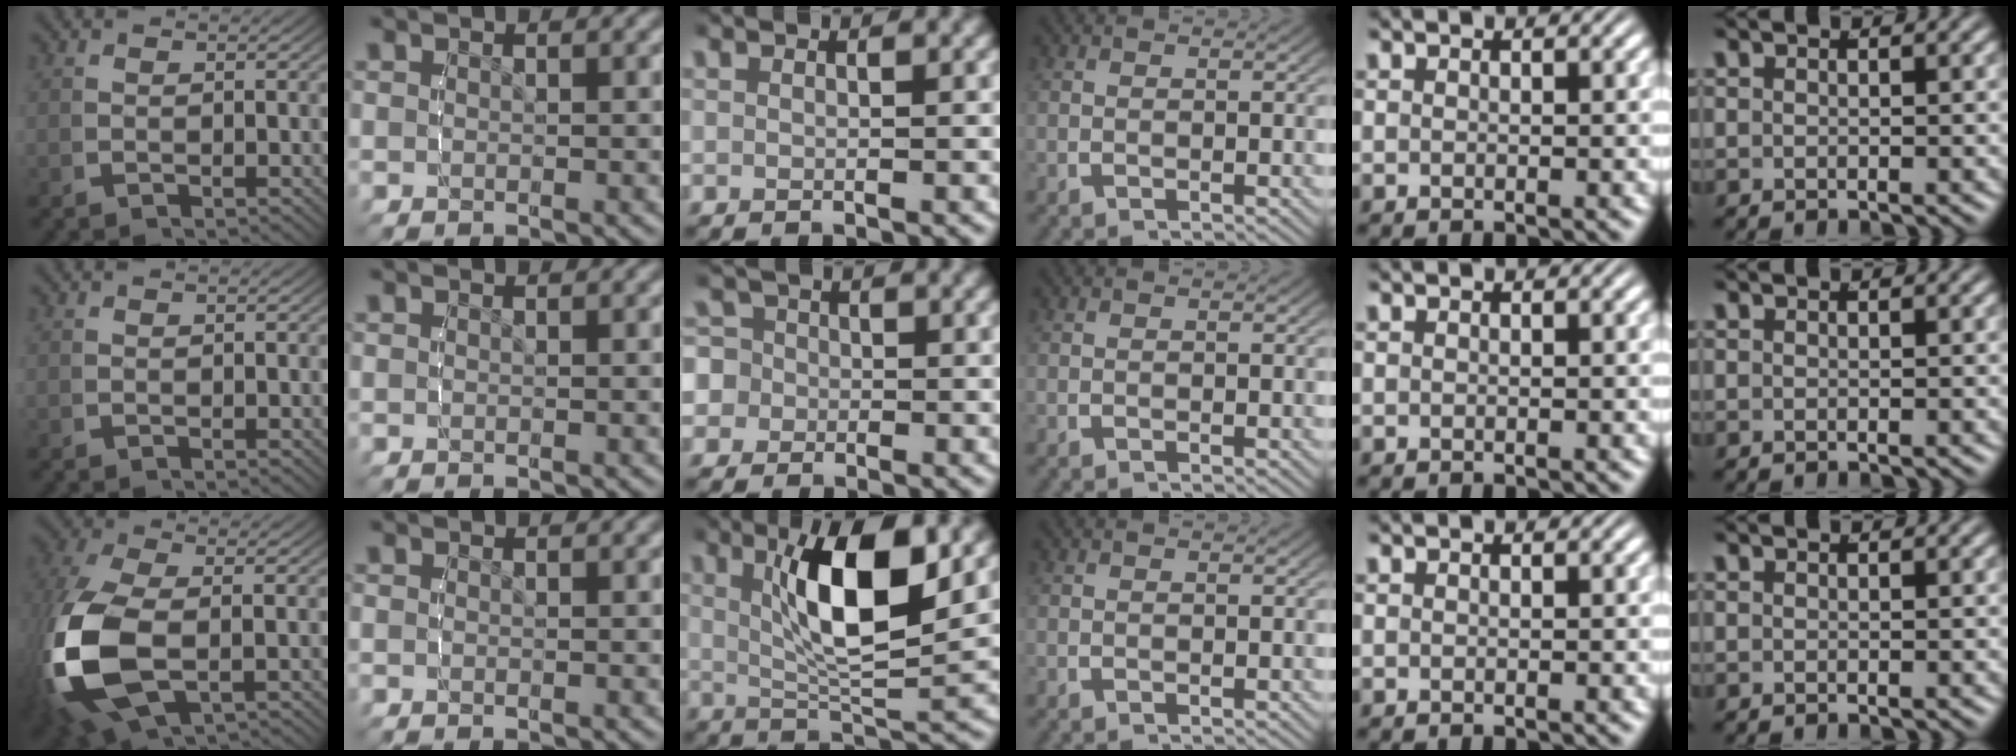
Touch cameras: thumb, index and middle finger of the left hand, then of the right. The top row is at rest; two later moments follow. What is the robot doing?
{"motion": "lift_and_place", "object": "glue stick"}